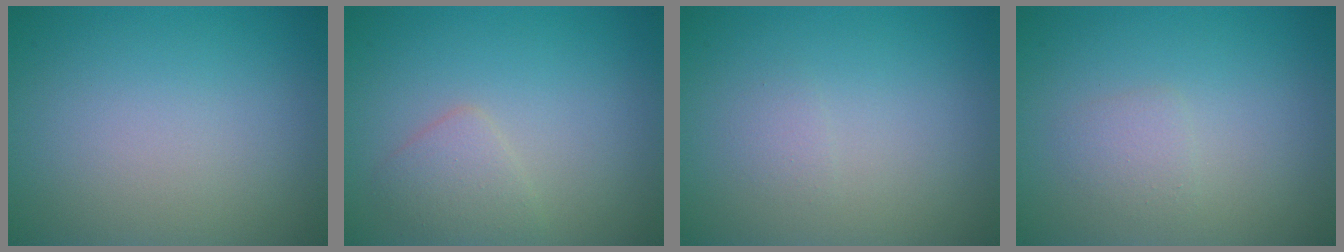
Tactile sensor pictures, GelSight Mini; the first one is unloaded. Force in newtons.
{"total": 1.9, "press": 1.9, "slide": 0.2}
{"total": 0.7, "press": 0.7, "slide": 0.0}
{"total": 1.2, "press": 1.2, "slide": 0.0}